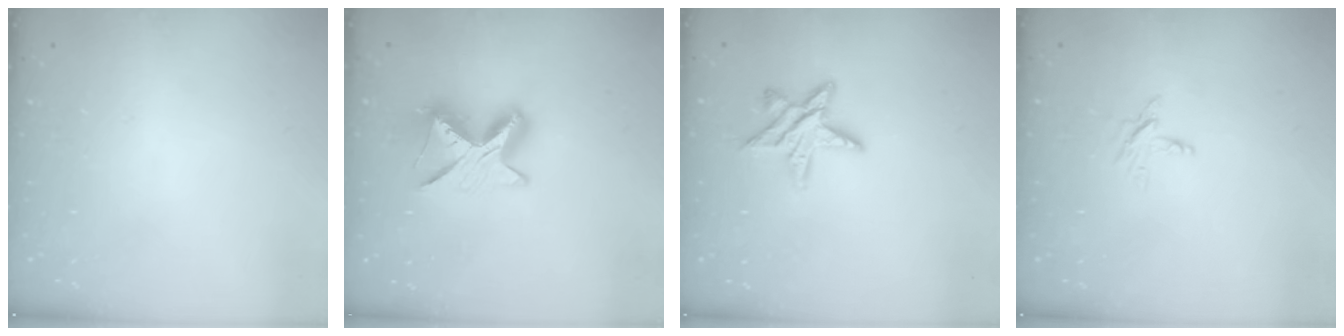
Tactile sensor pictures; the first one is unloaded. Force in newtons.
{"total": 9.1, "press": 9.0, "slide": 1.0}
{"total": 10.1, "press": 10.1, "slide": 0.5}
{"total": 3.5, "press": 3.5, "slide": 0.3}